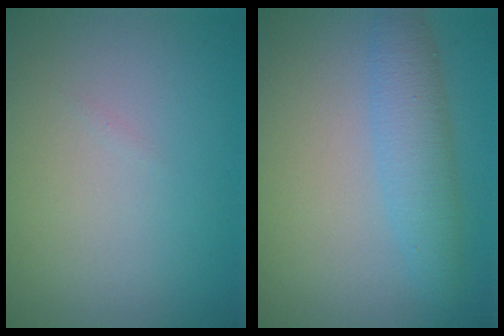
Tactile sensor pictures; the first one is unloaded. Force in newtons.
{"total": 3.3, "press": 3.3, "slide": 0.0}